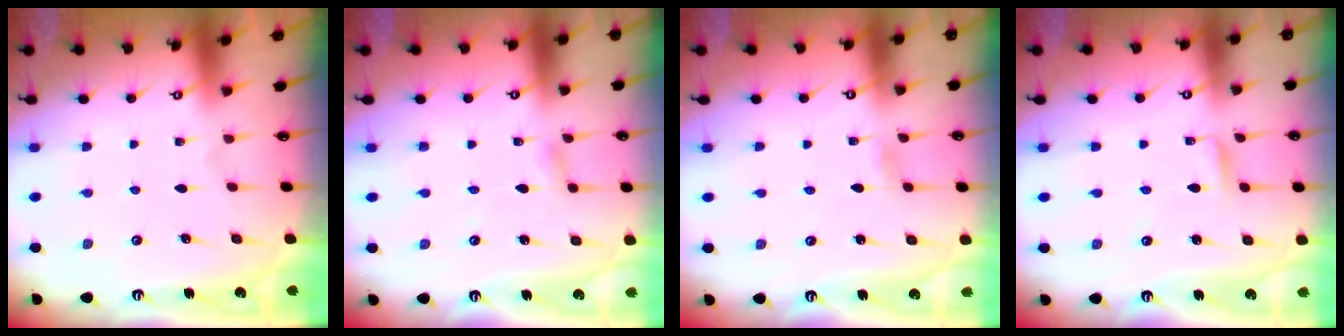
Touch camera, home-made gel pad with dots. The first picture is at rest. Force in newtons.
{"total": 2.8, "press": 2.8, "slide": 0.3}
{"total": 1.0, "press": 1.0, "slide": 0.1}
{"total": 3.0, "press": 3.0, "slide": 0.3}